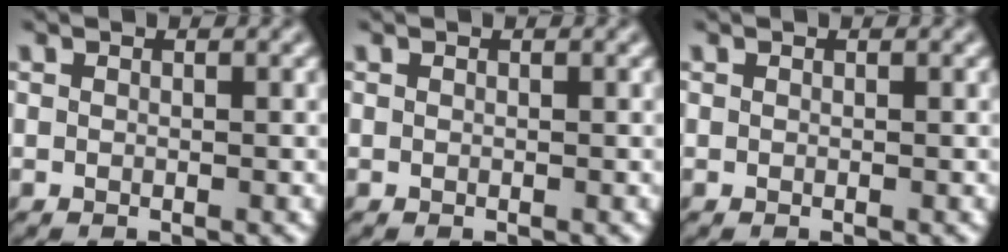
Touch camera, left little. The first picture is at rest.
{"total": 0.0}
{"total": 0.0}